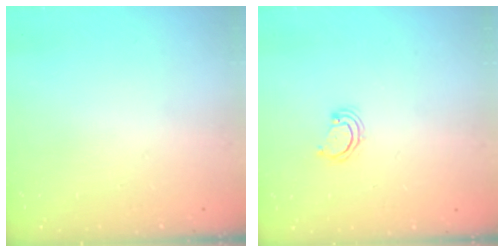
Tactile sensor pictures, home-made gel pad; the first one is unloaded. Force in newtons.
{"total": 2.9, "press": 2.9, "slide": 0.3}